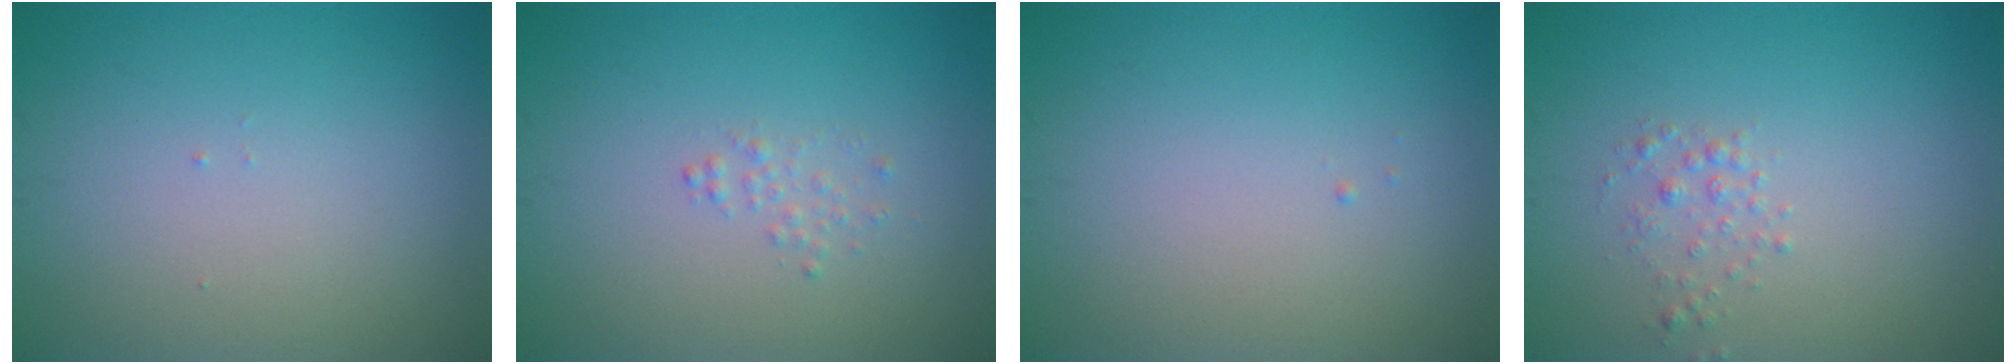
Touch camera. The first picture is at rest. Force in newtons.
{"total": 0.9, "press": 0.9, "slide": 0.0}
{"total": 0.0}
{"total": 1.1, "press": 1.1, "slide": 0.1}